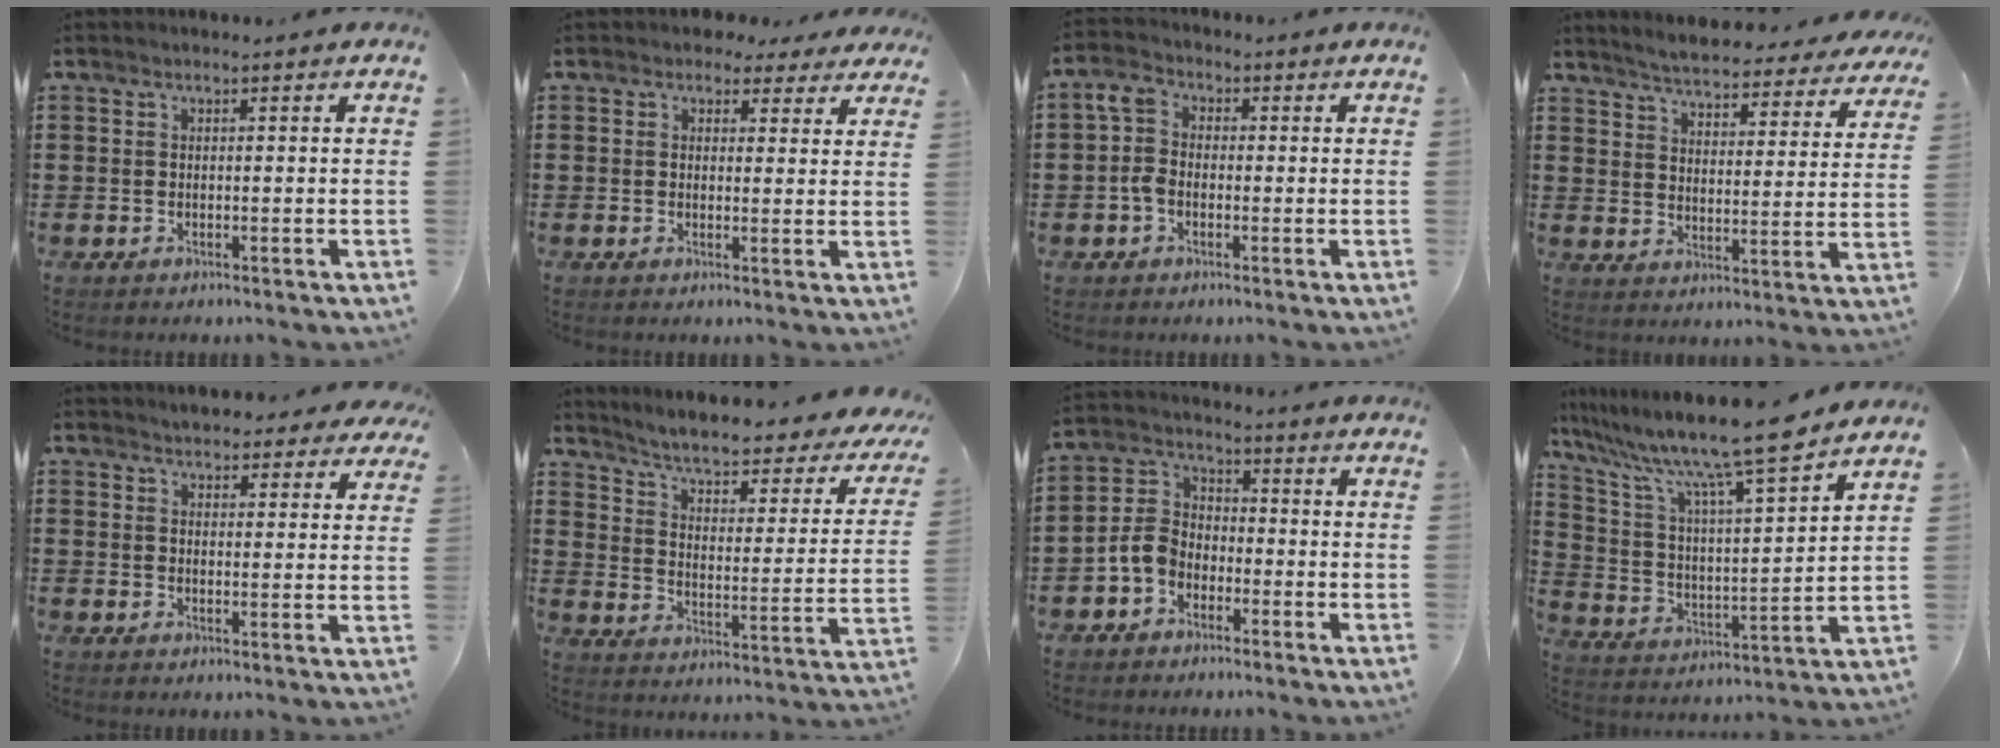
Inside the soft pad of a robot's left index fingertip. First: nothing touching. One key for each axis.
{"total": 2.9, "fx": 2.2, "fy": 1.8, "fz": 0.7, "tx": -0.016, "ty": 0.004, "tz": 0.039}
{"total": 4.7, "fx": -0.8, "fy": 3.6, "fz": 2.8, "tx": -0.080, "ty": 0.007, "tz": -0.024}
{"total": 4.7, "fx": 4.7, "fy": -0.2, "fz": 0.8, "tx": -0.042, "ty": -0.037, "tz": 0.076}
{"total": 3.6, "fx": 3.5, "fy": 0.7, "fz": 0.2, "tx": -0.015, "ty": -0.007, "tz": 0.068}
{"total": 4.5, "fx": 3.5, "fy": 0.5, "fz": 2.8, "tx": -0.071, "ty": -0.034, "tz": 0.049}
{"total": 5.5, "fx": -3.0, "fy": 3.7, "fz": 2.7, "tx": -0.079, "ty": 0.006, "tz": -0.066}
{"total": 11.6, "fx": 9.6, "fy": 0.2, "fz": 6.4, "tx": -0.162, "ty": -0.062, "tz": 0.157}